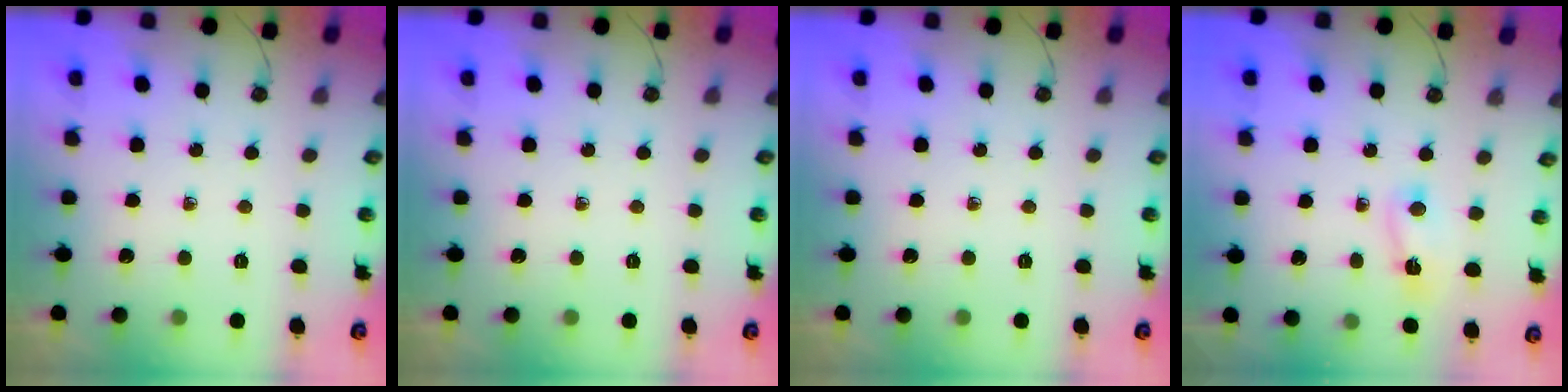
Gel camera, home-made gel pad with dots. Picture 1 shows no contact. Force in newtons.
{"total": 0.0}
{"total": 0.0}
{"total": 2.4, "press": 2.3, "slide": 0.6}